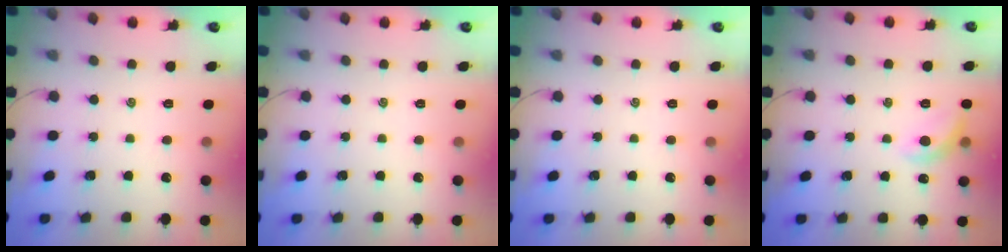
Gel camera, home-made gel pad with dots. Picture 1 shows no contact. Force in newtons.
{"total": 0.0}
{"total": 0.0}
{"total": 8.4, "press": 8.3, "slide": 1.4}